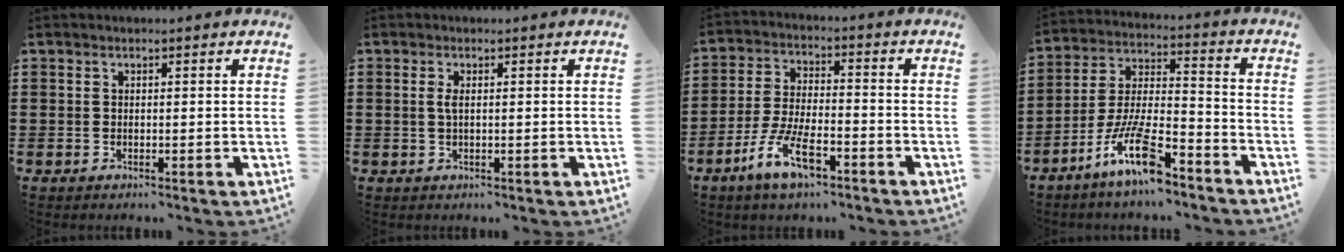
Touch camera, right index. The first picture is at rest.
{"total": 1.3, "force": [0.2, 0.3, 1.3], "torque": [-0.025, 0.001, 0.002]}
{"total": 8.6, "force": [-5.1, 2.8, 6.3], "torque": [-0.141, 0.000, -0.095]}
{"total": 11.9, "force": [-7.9, 2.7, 8.4], "torque": [-0.183, 0.006, -0.155]}